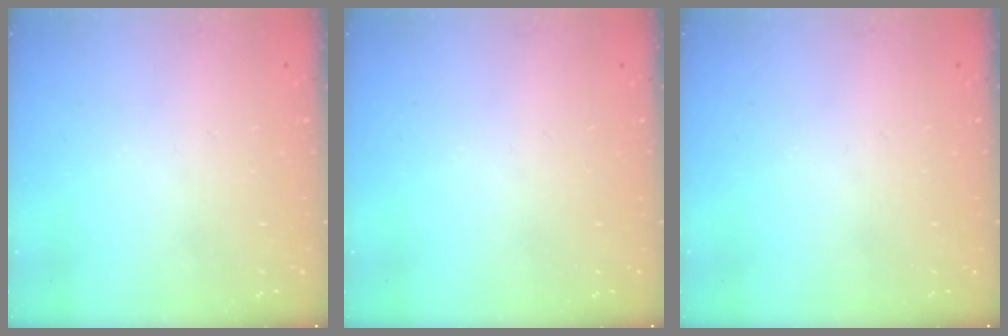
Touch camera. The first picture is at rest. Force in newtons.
{"total": 0.0}
{"total": 0.0}